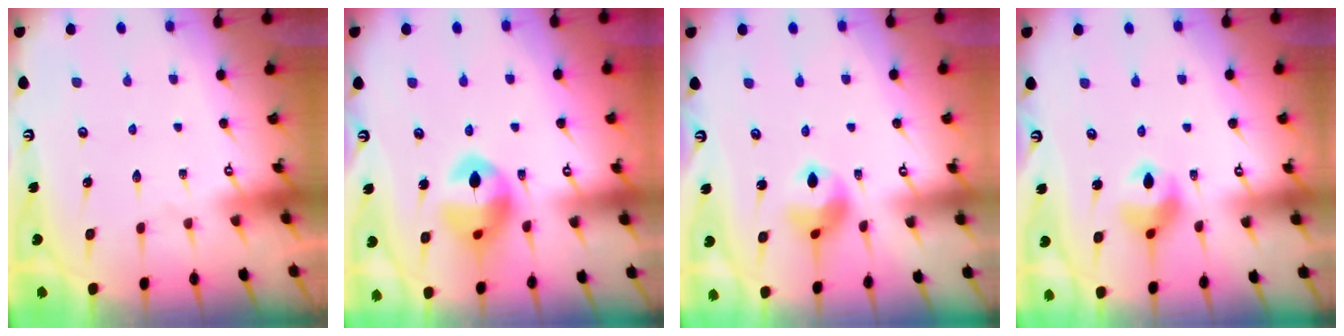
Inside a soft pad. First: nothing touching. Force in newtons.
{"total": 13.7, "press": 13.6, "slide": 1.6}
{"total": 9.4, "press": 9.4, "slide": 0.5}
{"total": 10.5, "press": 10.1, "slide": 2.7}